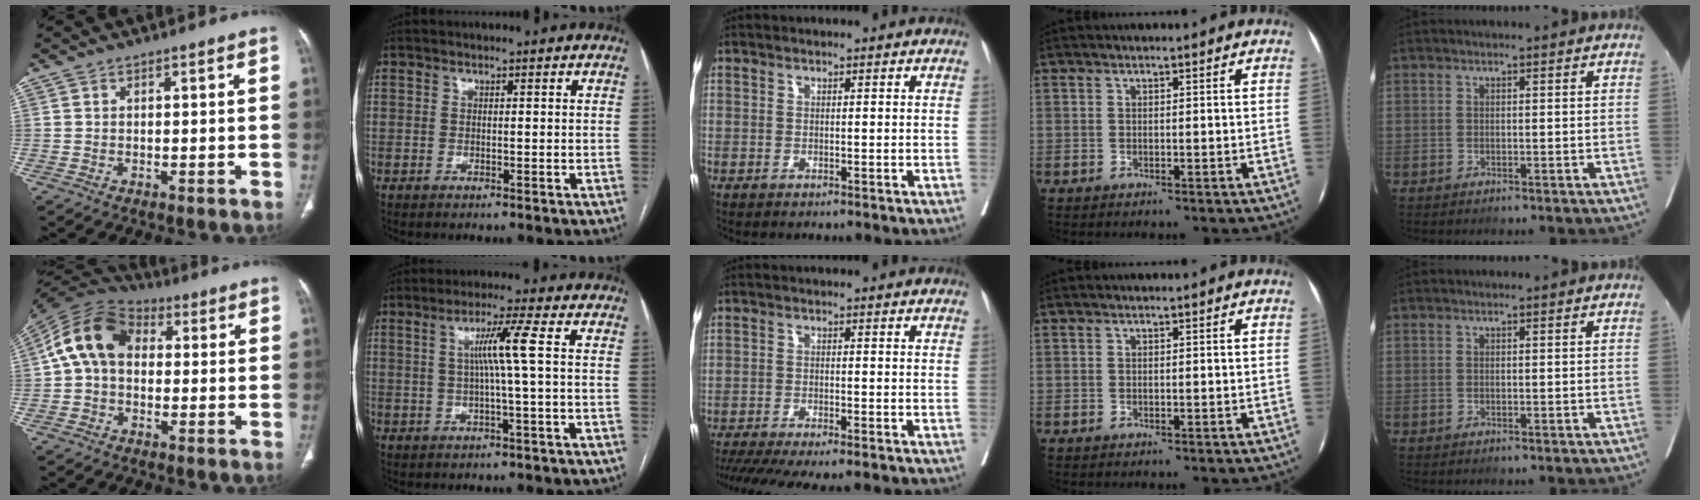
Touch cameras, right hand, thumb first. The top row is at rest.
{"thumb": {"total": 12.6, "force": [1.3, 9.2, 8.4], "torque": [-0.144, 0.037, 0.009]}, "index": {"total": 5.7, "force": [0.7, -1.3, 5.5], "torque": [-0.100, 0.007, 0.016]}, "middle": {"total": 14.2, "force": [-12.1, 2.2, 7.1], "torque": [-0.134, -0.023, -0.172]}}